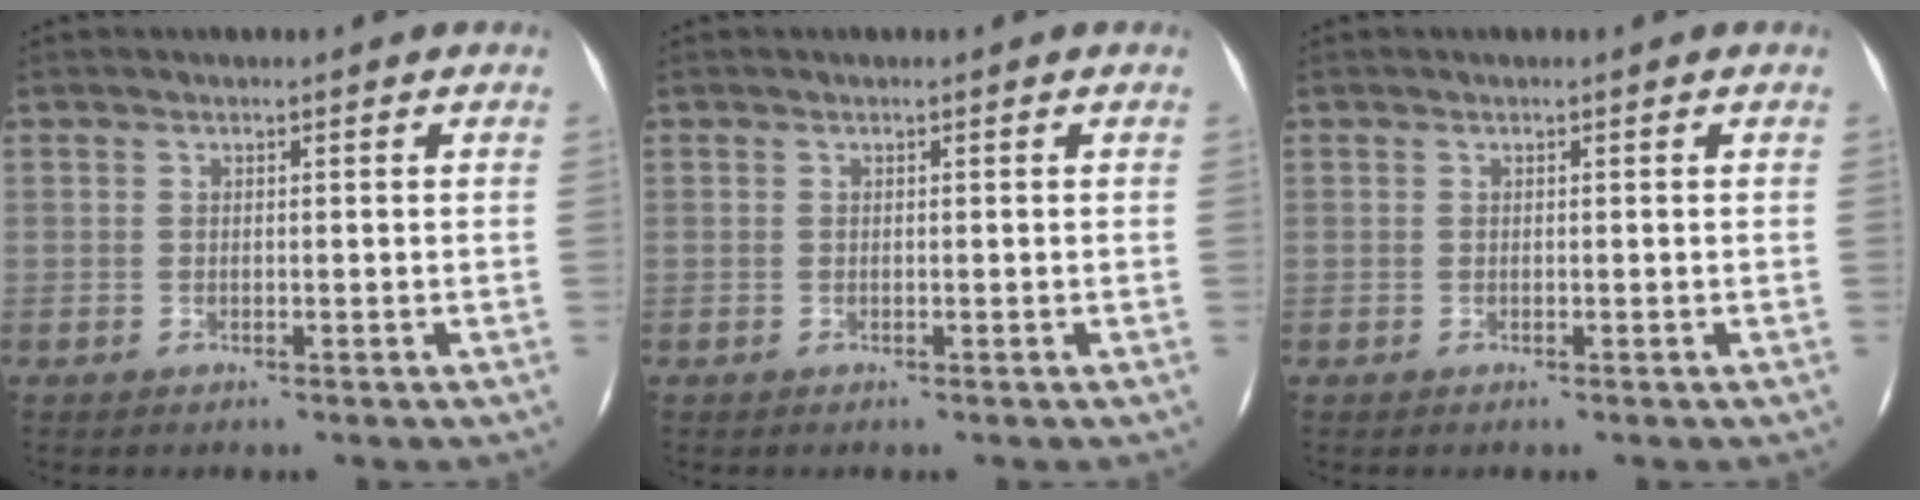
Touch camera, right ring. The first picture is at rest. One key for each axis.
{"total": 0.0}
{"total": 0.0}